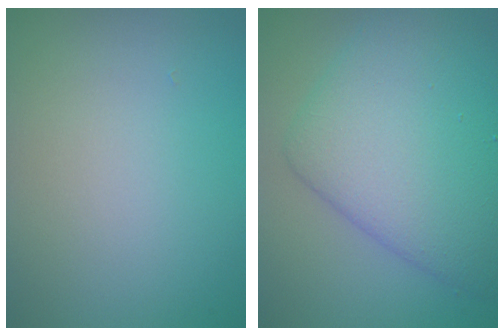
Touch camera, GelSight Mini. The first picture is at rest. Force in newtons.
{"total": 8.9, "press": 8.9, "slide": 0.2}